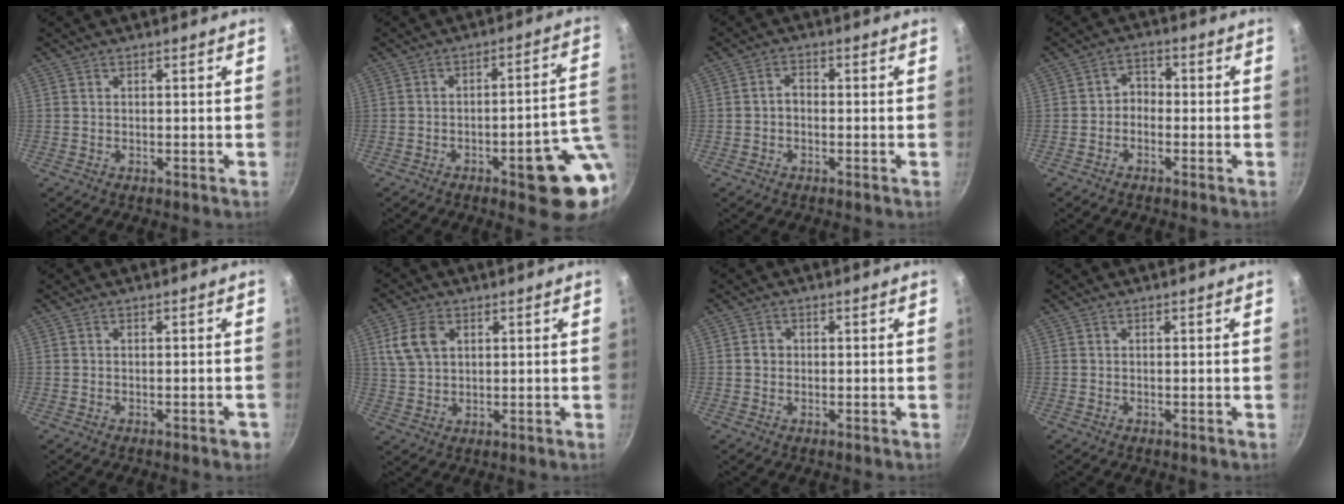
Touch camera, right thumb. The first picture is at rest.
{"total": 13.6, "force": [-4.1, 3.6, 12.5], "torque": [-0.115, 0.030, -0.050]}
{"total": 2.2, "force": [-0.6, 1.6, 1.4], "torque": [-0.017, 0.013, -0.013]}
{"total": 3.2, "force": [-1.1, 2.6, 1.7], "torque": [-0.008, 0.020, -0.028]}
{"total": 1.6, "force": [-0.9, 0.5, 1.2], "torque": [-0.011, 0.008, -0.008]}
{"total": 7.4, "force": [2.6, 5.0, 4.8], "torque": [-0.084, 0.001, 0.053]}
{"total": 1.7, "force": [0.0, 1.5, 0.7], "torque": [-0.004, 0.007, -0.002]}
{"total": 0.0}